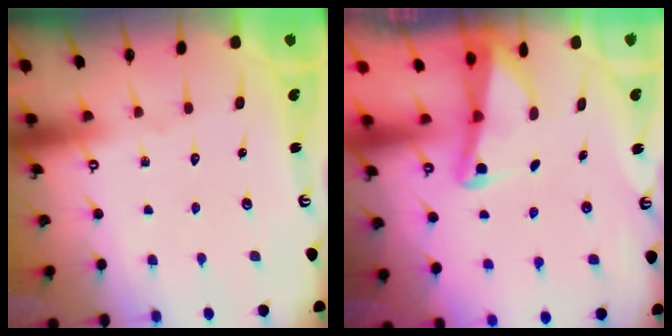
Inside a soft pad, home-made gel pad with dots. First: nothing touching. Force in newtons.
{"total": 2.1, "press": 2.1, "slide": 0.3}